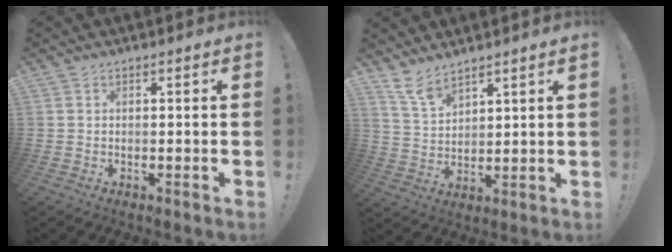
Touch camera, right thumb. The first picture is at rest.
{"total": 7.6, "force": [6.4, 2.2, 3.5], "torque": [-0.068, -0.038, 0.121]}